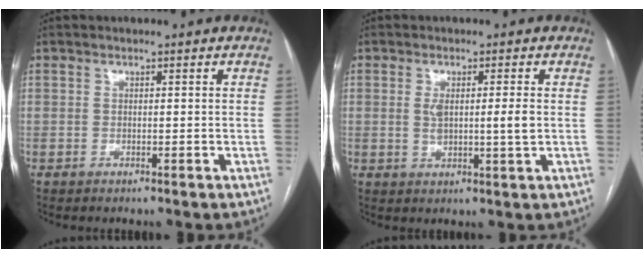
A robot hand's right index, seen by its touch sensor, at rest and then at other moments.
{"total": 4.5, "force": [0.3, 0.6, 4.5], "torque": [-0.078, -0.001, 0.008]}